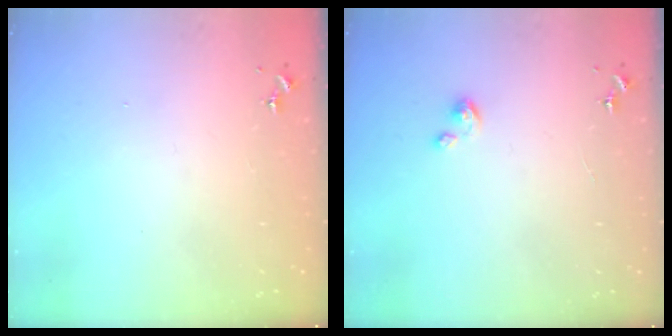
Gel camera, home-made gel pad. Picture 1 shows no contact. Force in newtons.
{"total": 2.1, "press": 2.1, "slide": 0.1}